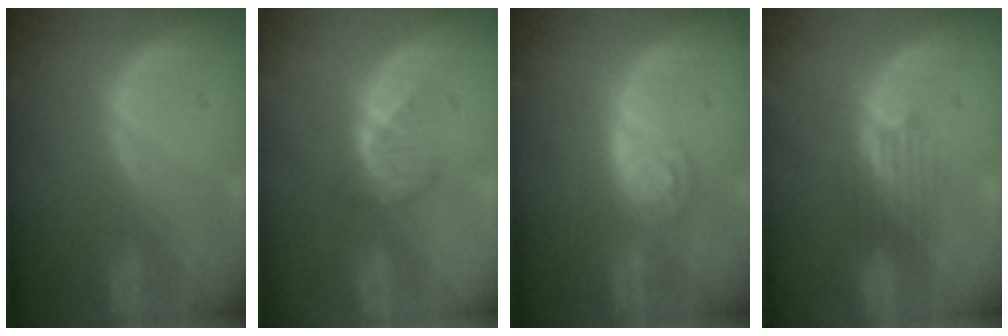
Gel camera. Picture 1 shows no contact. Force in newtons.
{"total": 3.0, "press": 2.9, "slide": 0.7}
{"total": 5.3, "press": 4.6, "slide": 2.5}
{"total": 3.2, "press": 3.0, "slide": 1.2}